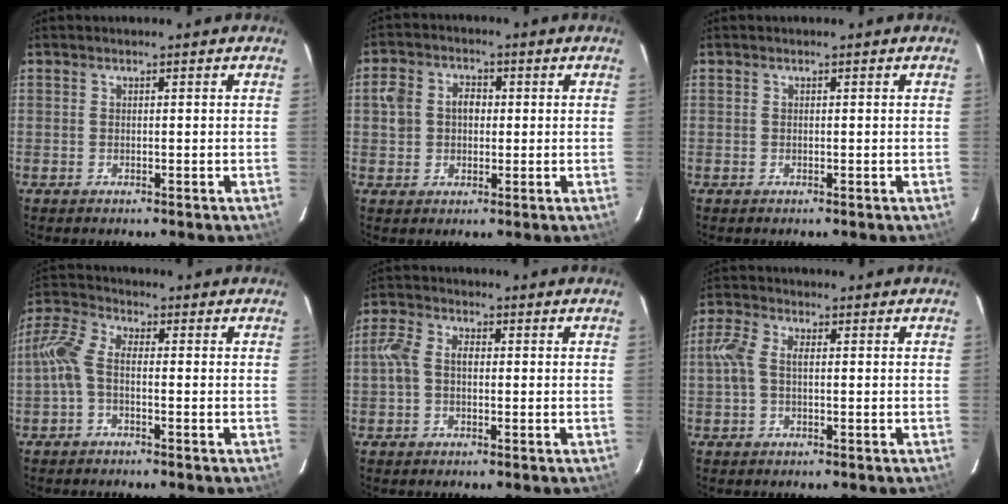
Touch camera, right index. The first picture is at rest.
{"total": 6.1, "force": [0.3, 5.2, 3.3], "torque": [-0.069, 0.021, 0.004]}
{"total": 0.0}
{"total": 6.0, "force": [-1.4, 2.8, 5.1], "torque": [-0.124, 0.017, -0.035]}
{"total": 5.0, "force": [-0.2, 3.3, 3.8], "torque": [-0.085, 0.015, -0.007]}
{"total": 4.8, "force": [0.1, 2.5, 4.1], "torque": [-0.092, 0.011, 0.000]}